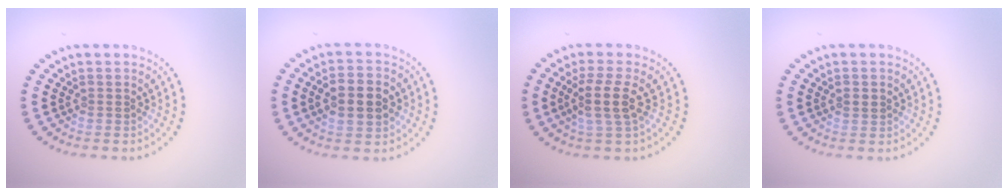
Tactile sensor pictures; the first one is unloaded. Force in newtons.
{"total": 4.7, "press": 4.7, "slide": 0.4}
{"total": 2.9, "press": 2.3, "slide": 1.7}
{"total": 1.3, "press": 1.3, "slide": 0.1}